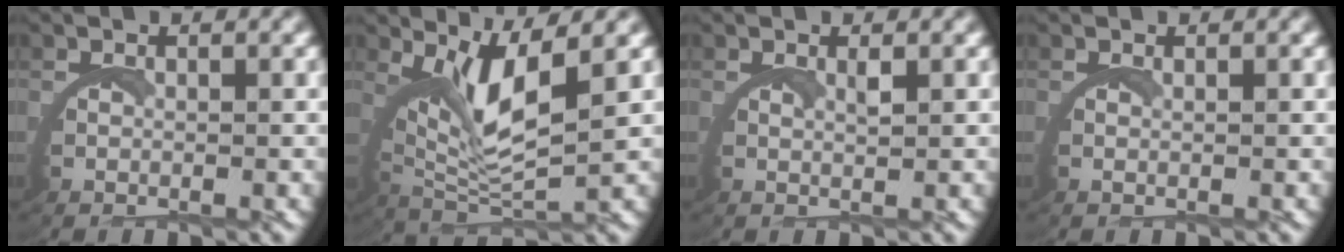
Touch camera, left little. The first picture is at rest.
{"total": 7.1, "force": [2.9, 2.4, 6.0], "torque": [-0.134, -0.009, 0.057]}
{"total": 1.4, "force": [1.0, -0.4, 0.8], "torque": [-0.013, -0.001, 0.018]}
{"total": 0.5, "force": [0.4, 0.1, 0.3], "torque": [-0.004, 0.002, 0.005]}